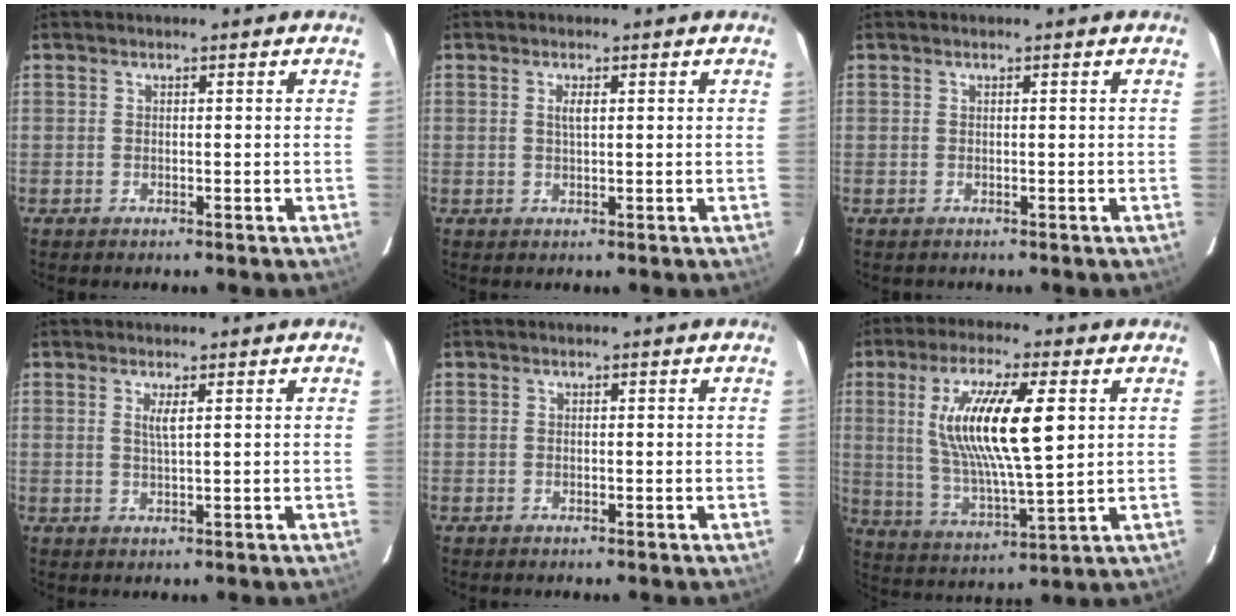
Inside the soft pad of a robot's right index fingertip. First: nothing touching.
{"total": 1.6, "force": [0.5, 0.4, 1.5], "torque": [-0.026, 0.001, 0.008]}
{"total": 0.0}
{"total": 2.0, "force": [0.8, -0.1, 1.8], "torque": [-0.031, -0.002, 0.014]}
{"total": 0.0}
{"total": 16.6, "force": [4.0, 3.7, 15.7], "torque": [-0.296, -0.004, 0.083]}